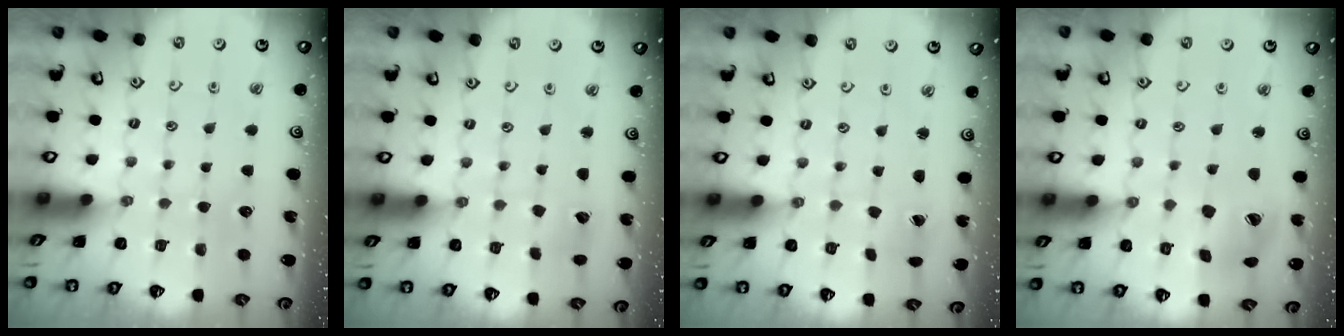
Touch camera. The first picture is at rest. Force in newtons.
{"total": 3.5, "press": 3.5, "slide": 0.4}
{"total": 0.0}
{"total": 11.4, "press": 11.3, "slide": 1.5}